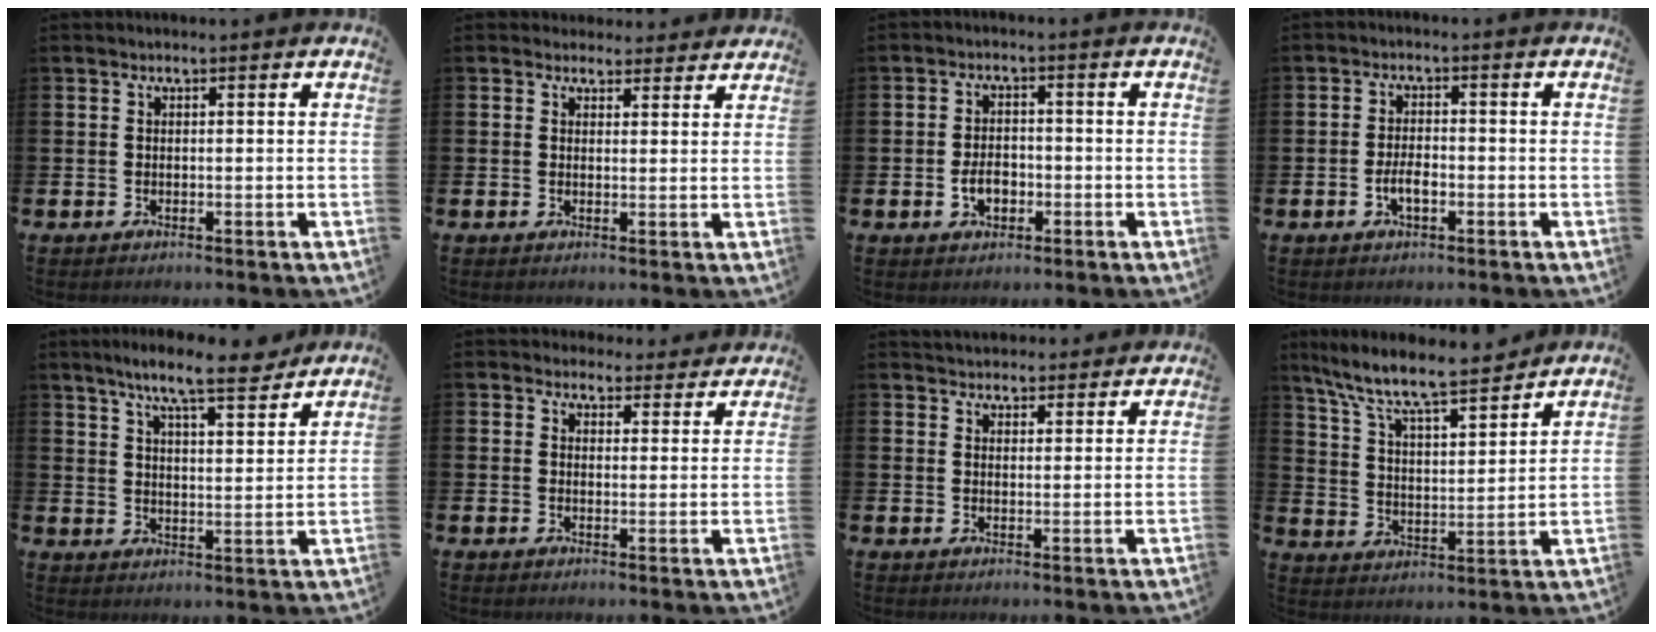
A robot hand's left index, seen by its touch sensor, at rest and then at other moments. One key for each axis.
{"total": 3.1, "fx": 2.8, "fy": 1.3, "fz": -0.1, "tx": 0.011, "ty": -0.013, "tz": 0.049}
{"total": 3.3, "fx": -1.1, "fy": 2.2, "fz": 2.2, "tx": -0.031, "ty": -0.002, "tz": -0.024}
{"total": 2.8, "fx": -0.8, "fy": 1.3, "fz": 2.3, "tx": -0.034, "ty": 0.000, "tz": -0.018}
{"total": 8.5, "fx": 7.6, "fy": 0.9, "fz": 3.7, "tx": -0.084, "ty": -0.037, "tz": 0.134}
{"total": 3.5, "fx": 3.3, "fy": 1.4, "fz": 0.0, "tx": -0.003, "ty": -0.015, "tz": 0.058}
{"total": 3.4, "fx": 3.3, "fy": 0.9, "fz": -0.3, "tx": -0.003, "ty": -0.012, "tz": 0.062}
{"total": 9.5, "fx": 8.6, "fy": 1.2, "fz": 3.7, "tx": -0.114, "ty": -0.056, "tz": 0.150}